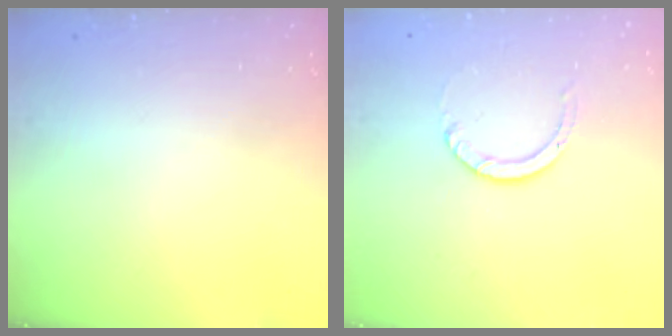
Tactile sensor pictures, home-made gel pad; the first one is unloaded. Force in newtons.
{"total": 4.0, "press": 4.0, "slide": 0.2}